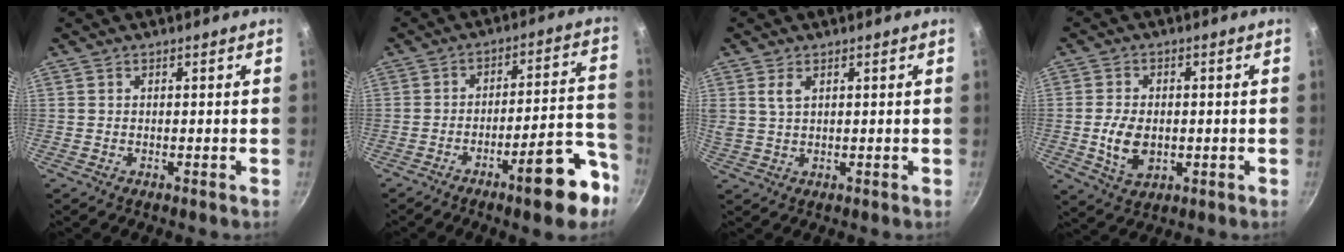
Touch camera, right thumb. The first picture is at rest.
{"total": 13.7, "force": [-7.6, 3.4, 10.8], "torque": [-0.129, 0.058, -0.104]}
{"total": 3.1, "force": [1.4, 1.4, 2.4], "torque": [-0.046, -0.003, 0.030]}
{"total": 7.7, "force": [-0.8, 5.2, 5.7], "torque": [-0.100, -0.001, -0.010]}